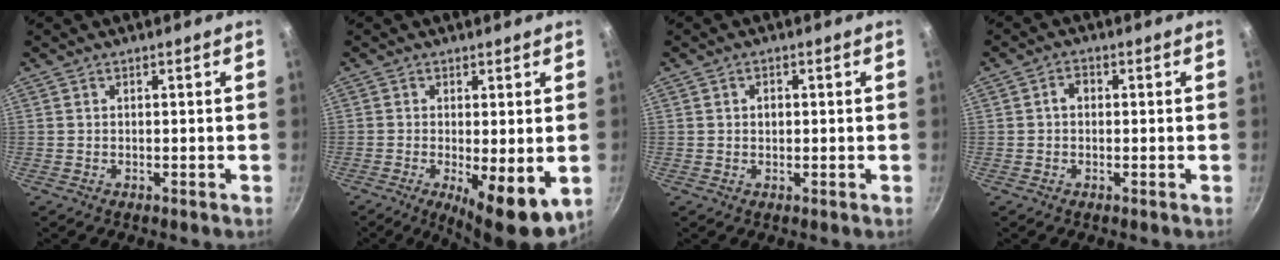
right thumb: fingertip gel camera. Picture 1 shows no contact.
{"total": 9.3, "force": [-1.9, 2.9, 8.7], "torque": [-0.116, -0.011, -0.017]}
{"total": 1.6, "force": [0.2, 1.3, 1.0], "torque": [-0.013, 0.001, 0.003]}
{"total": 2.2, "force": [0.1, 1.7, 1.4], "torque": [-0.017, 0.008, -0.002]}